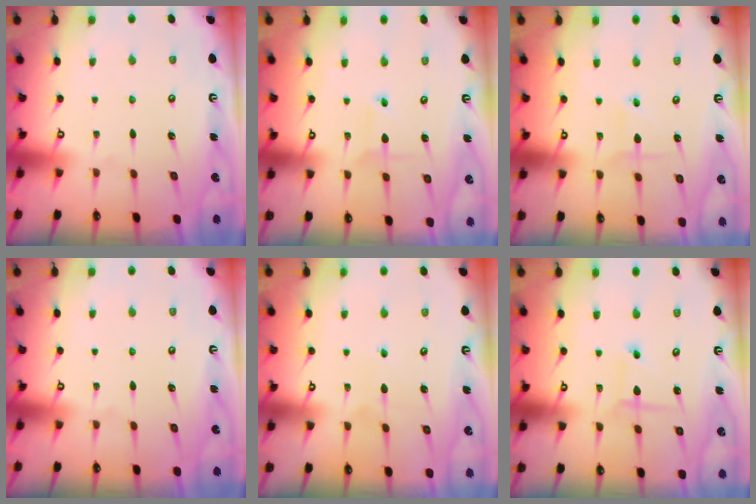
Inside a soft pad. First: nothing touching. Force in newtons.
{"total": 1.8, "press": 1.8, "slide": 0.2}
{"total": 2.3, "press": 2.3, "slide": 0.1}
{"total": 0.0}
{"total": 3.5, "press": 3.4, "slide": 0.3}
{"total": 1.8, "press": 1.8, "slide": 0.2}